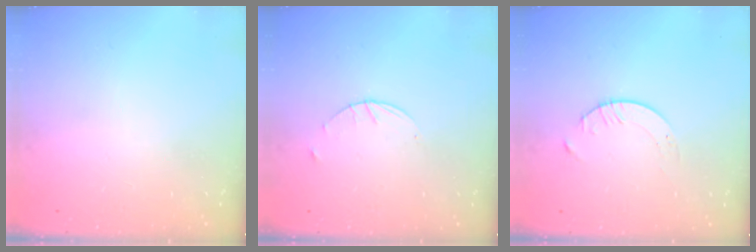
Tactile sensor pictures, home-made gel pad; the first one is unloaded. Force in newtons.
{"total": 1.7, "press": 1.7, "slide": 0.3}
{"total": 1.7, "press": 1.7, "slide": 0.2}